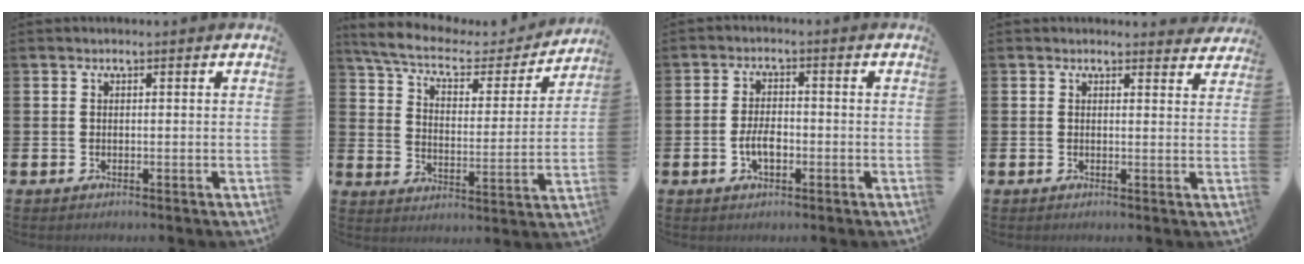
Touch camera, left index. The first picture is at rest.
{"total": 7.8, "force": [6.6, 2.4, 3.3], "torque": [-0.091, -0.044, 0.109]}
{"total": 3.5, "force": [-0.9, 1.9, 2.8], "torque": [-0.040, 0.000, -0.019]}
{"total": 1.8, "force": [1.7, 0.4, 0.0], "torque": [0.006, -0.006, 0.029]}